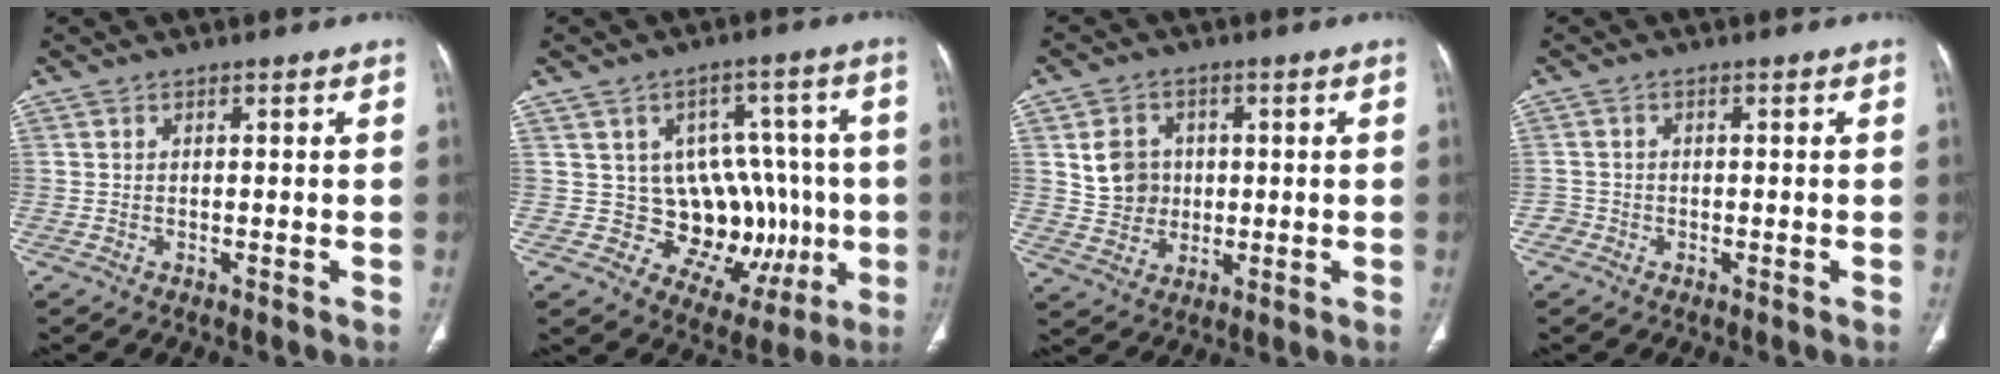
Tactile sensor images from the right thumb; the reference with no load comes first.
{"total": 15.4, "force": [-1.4, 12.4, 9.0], "torque": [-0.036, 0.020, 0.003]}
{"total": 7.3, "force": [1.3, 6.6, 3.0], "torque": [-0.023, -0.003, 0.026]}
{"total": 1.6, "force": [-0.8, 1.4, -0.2], "torque": [0.014, 0.009, -0.023]}